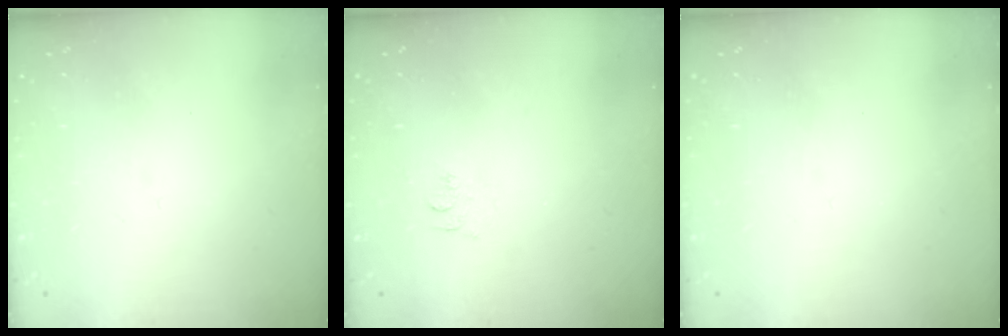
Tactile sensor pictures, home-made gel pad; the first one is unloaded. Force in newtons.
{"total": 4.5, "press": 4.5, "slide": 0.7}
{"total": 0.0}